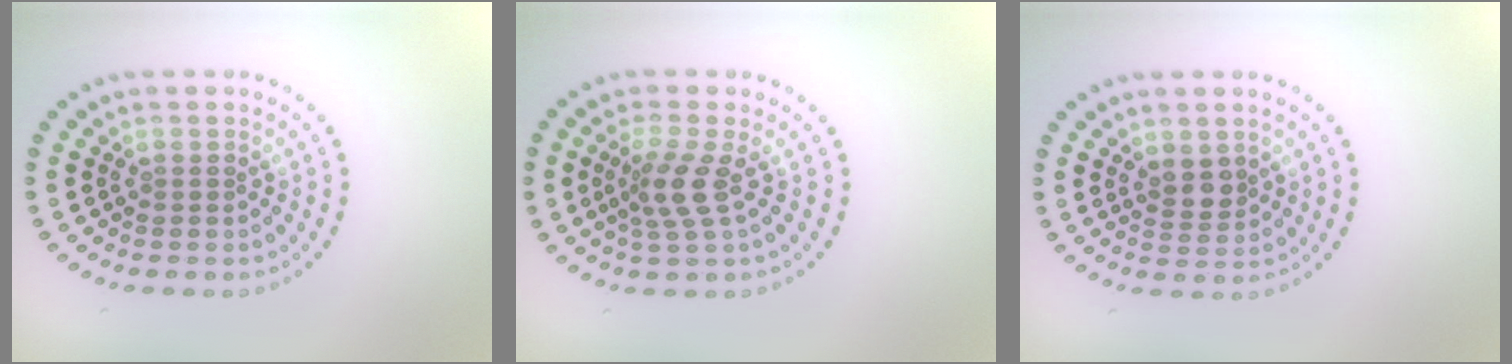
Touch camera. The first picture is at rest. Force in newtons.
{"total": 2.9, "press": 2.2, "slide": 2.0}
{"total": 1.9, "press": 1.8, "slide": 0.7}